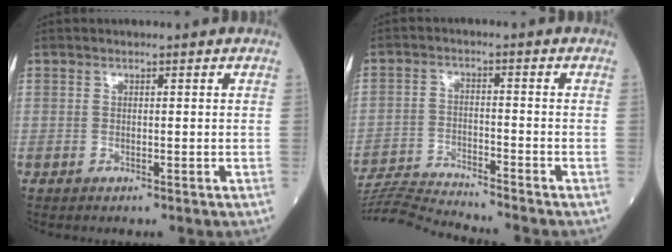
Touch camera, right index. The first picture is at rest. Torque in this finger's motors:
{"motor_torque": [-2.14, 0.00, -1.05, -0.21]}